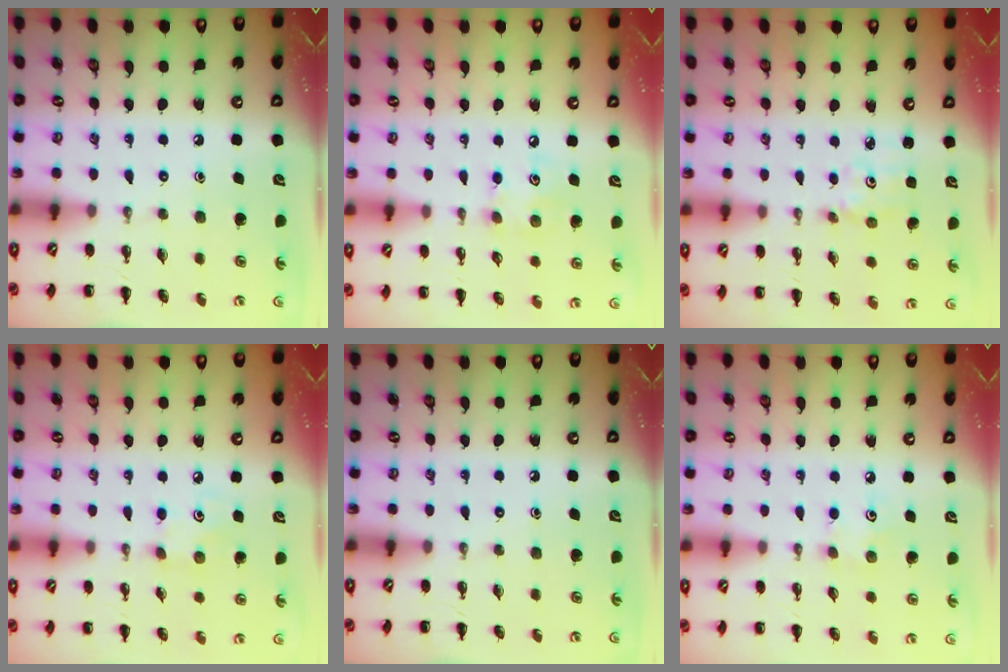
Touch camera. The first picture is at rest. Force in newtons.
{"total": 4.2, "press": 4.1, "slide": 0.5}
{"total": 2.0, "press": 2.0, "slide": 0.2}
{"total": 3.7, "press": 3.6, "slide": 1.0}
{"total": 0.0}
{"total": 3.6, "press": 3.5, "slide": 1.0}